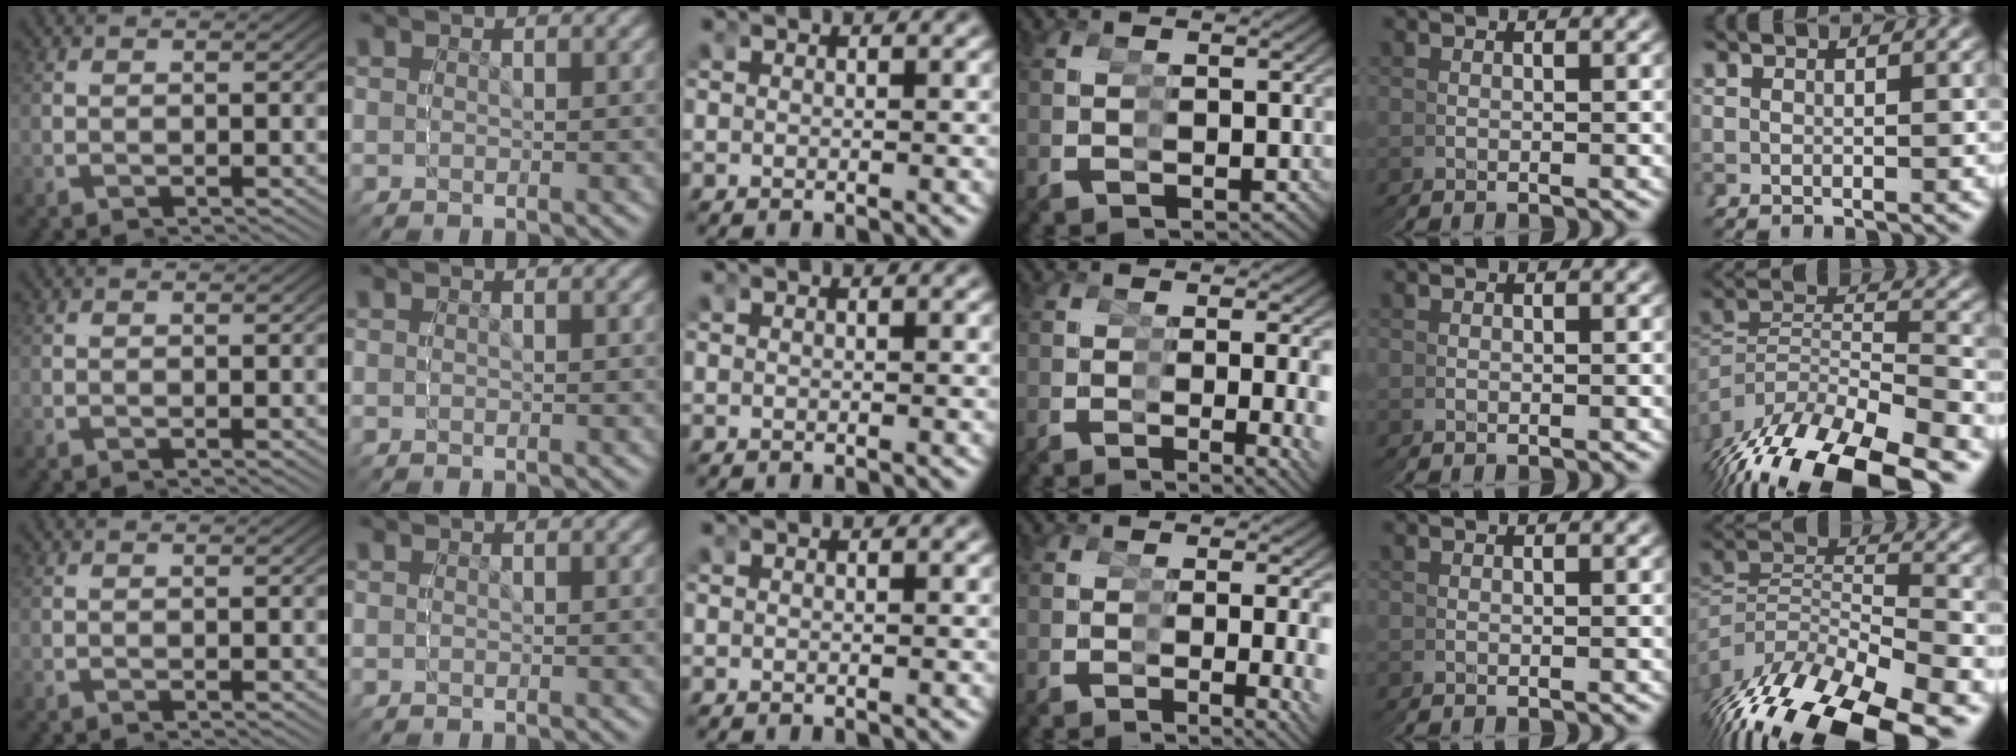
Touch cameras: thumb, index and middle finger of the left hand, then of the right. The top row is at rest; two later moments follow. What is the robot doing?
{"motion": "grasp_and_lifting", "object": "condiment"}